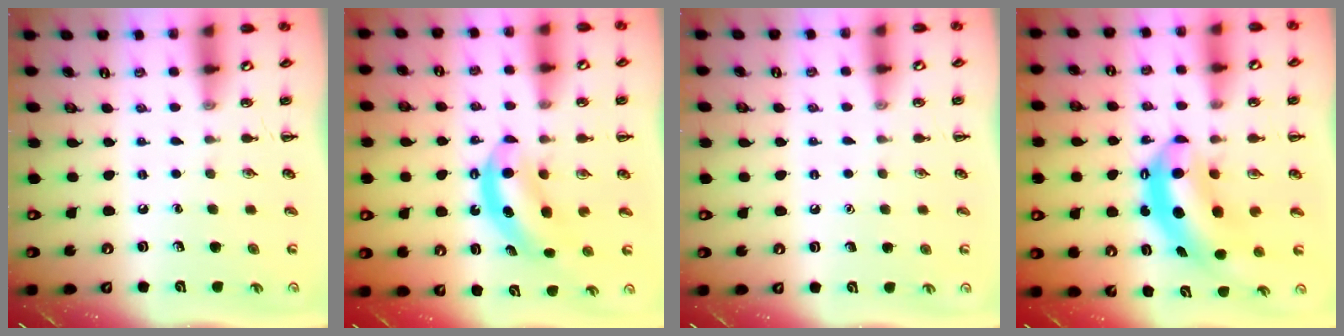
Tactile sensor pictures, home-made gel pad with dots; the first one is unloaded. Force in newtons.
{"total": 6.7, "press": 6.6, "slide": 1.0}
{"total": 1.6, "press": 1.5, "slide": 0.1}
{"total": 7.1, "press": 6.9, "slide": 1.8}